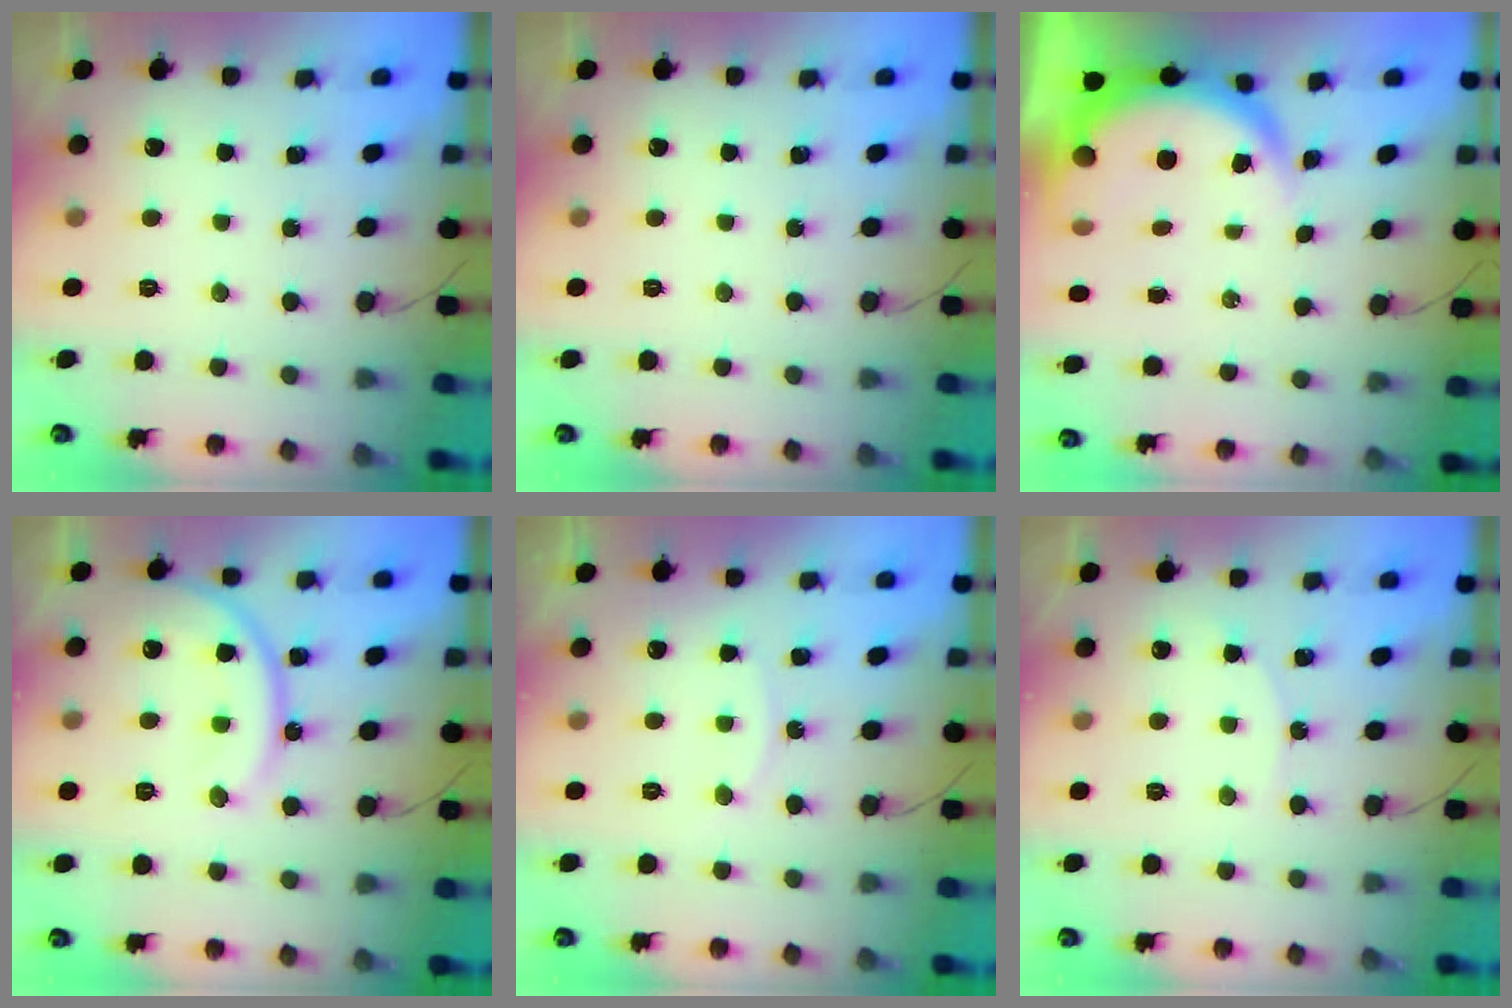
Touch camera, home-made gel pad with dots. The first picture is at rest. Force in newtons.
{"total": 0.0}
{"total": 7.0, "press": 7.0, "slide": 1.0}
{"total": 14.6, "press": 14.5, "slide": 1.7}
{"total": 7.0, "press": 7.0, "slide": 0.6}
{"total": 3.8, "press": 3.8, "slide": 0.5}